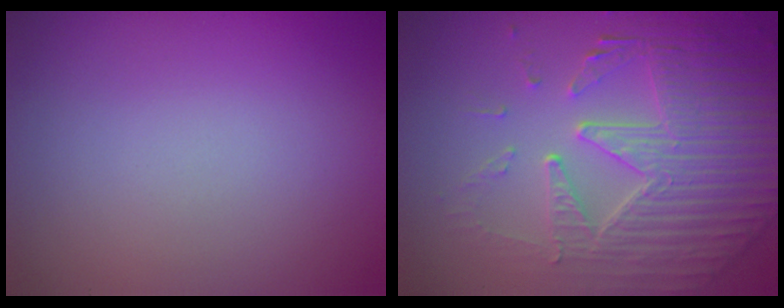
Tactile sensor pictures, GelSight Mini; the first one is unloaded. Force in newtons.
{"total": 6.4, "press": 5.0, "slide": 4.0}